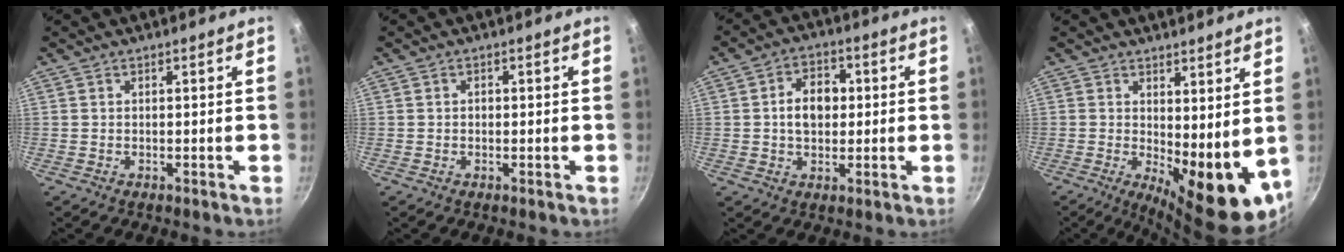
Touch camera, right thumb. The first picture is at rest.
{"total": 0.9, "force": [0.0, 0.8, 0.5], "torque": [-0.006, 0.005, -0.001]}
{"total": 7.9, "force": [0.6, 5.7, 5.4], "torque": [-0.058, 0.014, 0.003]}
{"total": 12.6, "force": [1.2, 5.1, 11.5], "torque": [-0.129, -0.027, 0.029]}